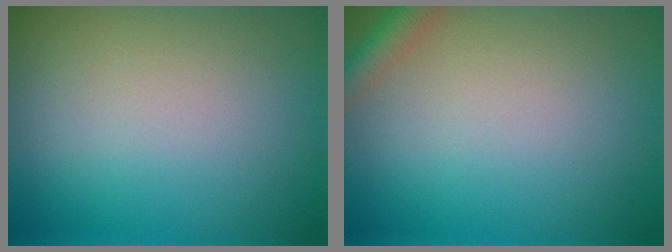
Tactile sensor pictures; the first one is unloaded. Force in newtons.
{"total": 2.3, "press": 2.3, "slide": 0.1}